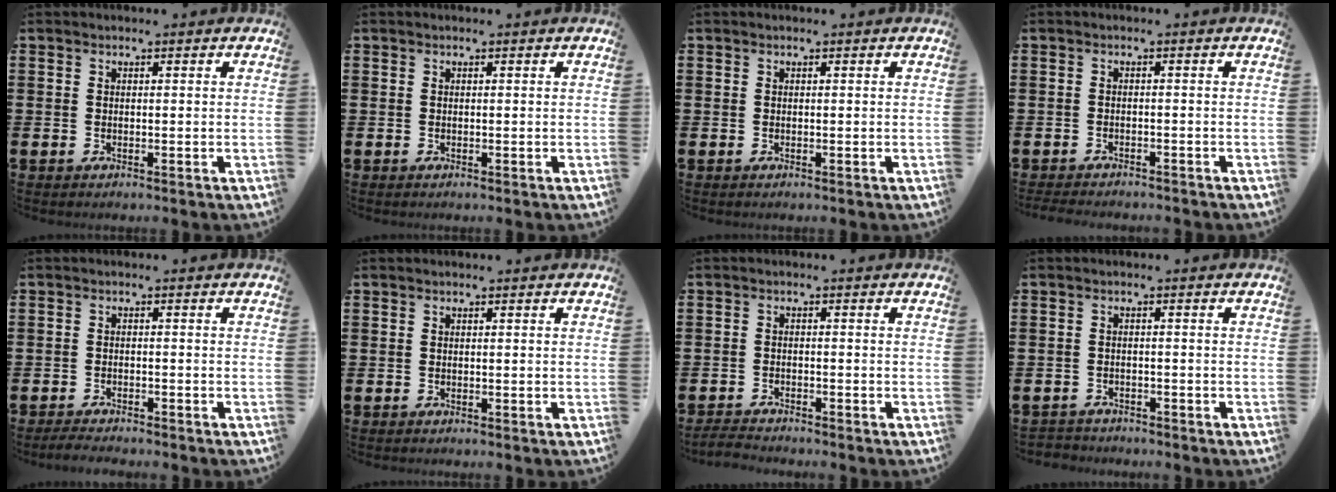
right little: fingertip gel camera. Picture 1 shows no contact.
{"total": 0.0}
{"total": 0.0}
{"total": 1.2, "force": [-1.2, 0.0, 0.0], "torque": [-0.004, 0.002, -0.026]}
{"total": 1.6, "force": [-1.6, 0.1, 0.3], "torque": [-0.008, 0.004, -0.033]}
{"total": 0.0}
{"total": 1.8, "force": [-1.8, 0.0, 0.1], "torque": [-0.005, 0.003, -0.037]}
{"total": 1.4, "force": [-1.3, 0.2, -0.3], "torque": [0.001, 0.003, -0.030]}